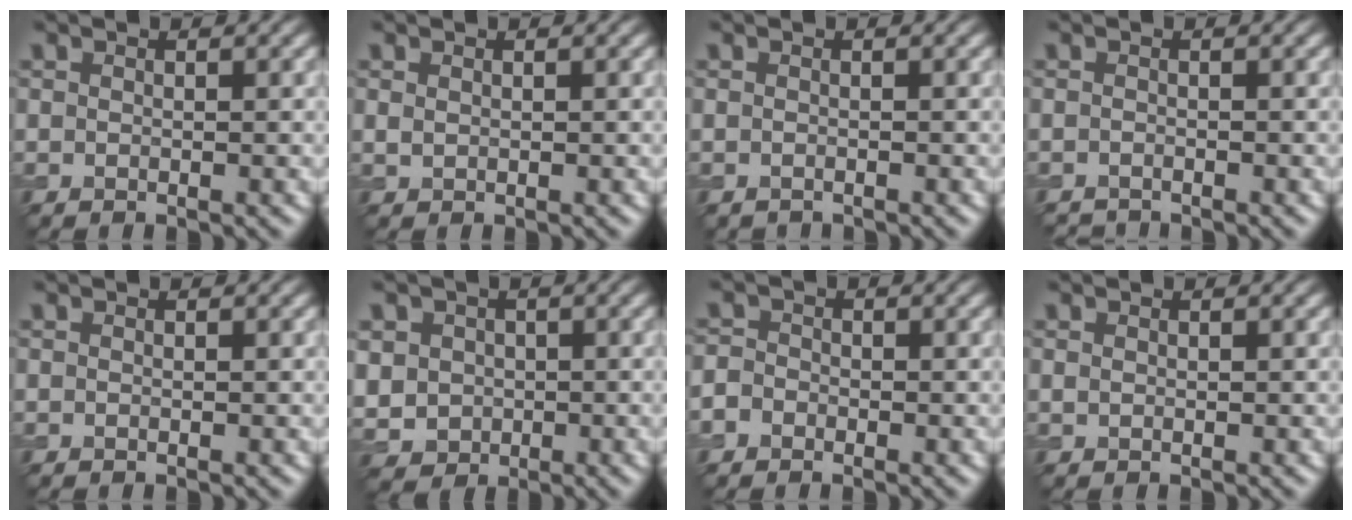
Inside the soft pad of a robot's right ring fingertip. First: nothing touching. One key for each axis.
{"total": 0.6, "fx": 0.2, "fy": 0.4, "fz": 0.3, "tx": -0.008, "ty": -0.002, "tz": 0.007}
{"total": 0.6, "fx": -0.6, "fy": 0.1, "fz": -0.1, "tx": 0.002, "ty": -0.006, "tz": -0.011}
{"total": 1.1, "fx": -1.1, "fy": 0.0, "fz": 0.0, "tx": 0.004, "ty": -0.007, "tz": -0.021}
{"total": 0.0}
{"total": 4.7, "fx": 0.1, "fy": 4.4, "fz": 1.7, "tx": -0.043, "ty": 0.007, "tz": -0.006}
{"total": 1.9, "fx": -0.9, "fy": 1.5, "fz": 0.6, "tx": -0.001, "ty": 0.006, "tz": -0.020}
{"total": 0.0}